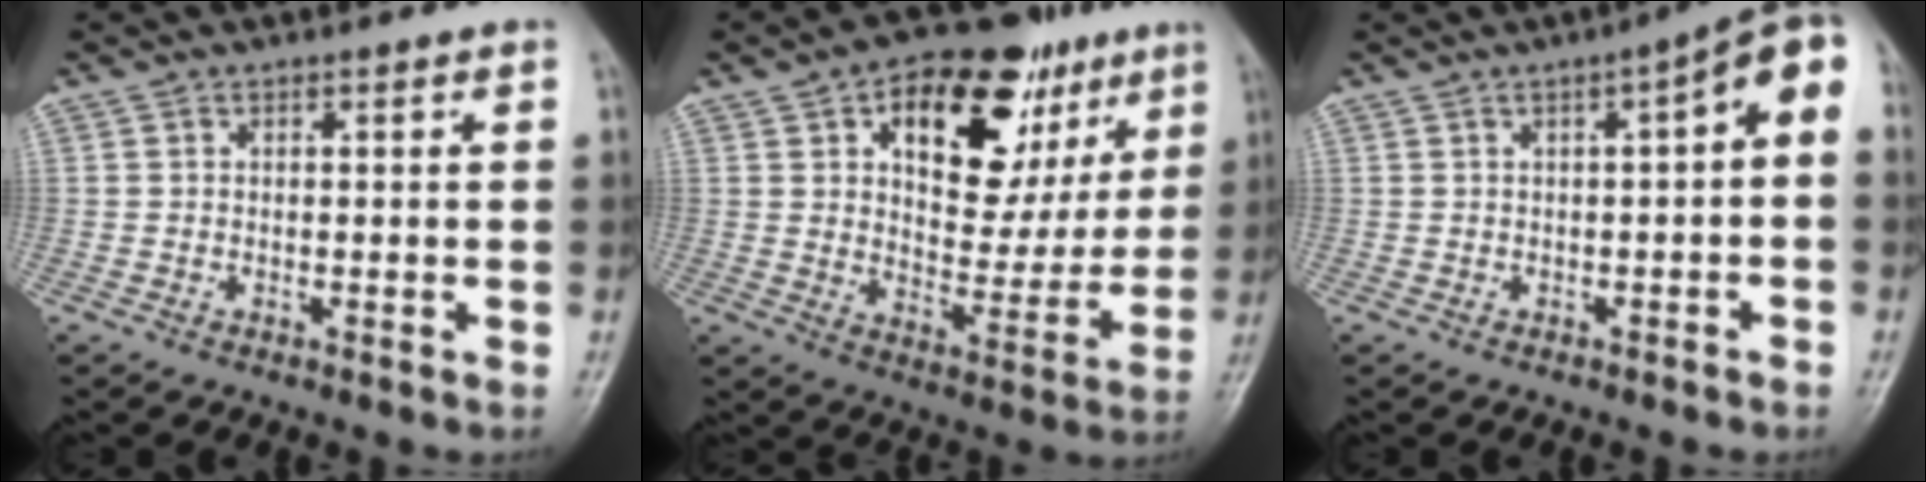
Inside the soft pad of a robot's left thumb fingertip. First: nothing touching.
{"total": 21.8, "force": [9.6, 12.2, 15.3], "torque": [-0.163, -0.018, 0.142]}
{"total": 7.0, "force": [0.5, 2.2, 6.7], "torque": [-0.078, 0.034, -0.004]}